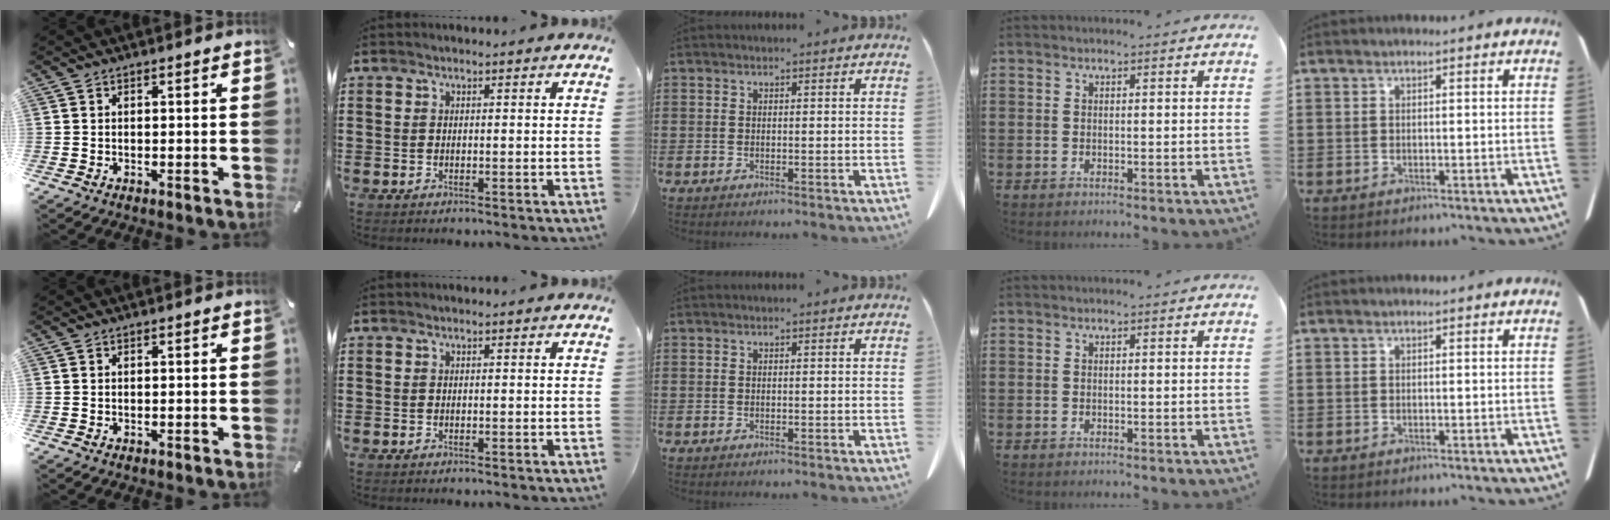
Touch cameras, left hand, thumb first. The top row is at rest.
{}